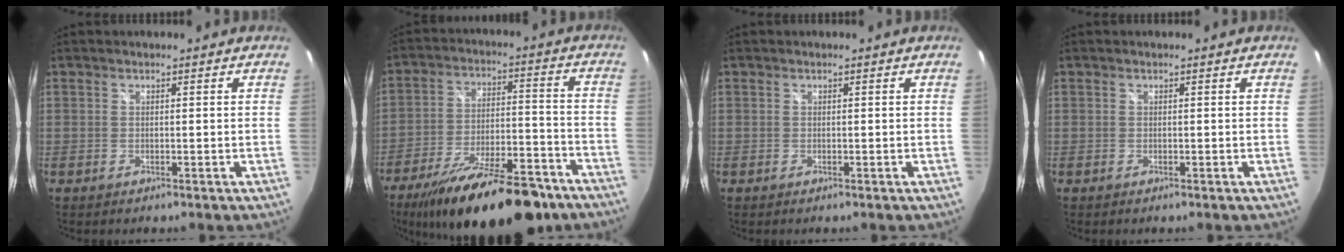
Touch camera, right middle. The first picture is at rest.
{"total": 23.6, "force": [-17.9, 7.4, 13.4], "torque": [-0.232, -0.026, -0.260]}
{"total": 0.0}
{"total": 0.0}